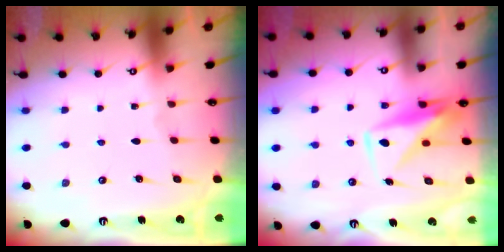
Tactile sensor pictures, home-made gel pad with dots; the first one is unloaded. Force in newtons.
{"total": 8.6, "press": 8.5, "slide": 1.5}